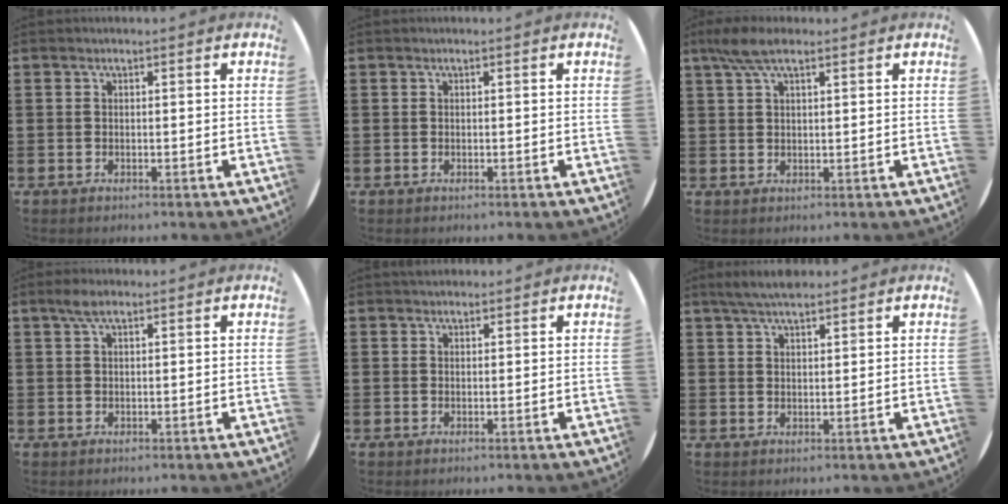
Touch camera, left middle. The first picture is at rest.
{"total": 0.0}
{"total": 4.2, "force": [2.6, 1.3, 3.0], "torque": [-0.065, 0.006, 0.046]}
{"total": 2.2, "force": [1.3, 0.7, 1.6], "torque": [-0.035, 0.006, 0.022]}
{"total": 0.8, "force": [0.7, 0.2, -0.1], "torque": [0.000, 0.002, 0.014]}
{"total": 3.7, "force": [3.2, 0.7, 1.7], "torque": [-0.041, -0.001, 0.059]}